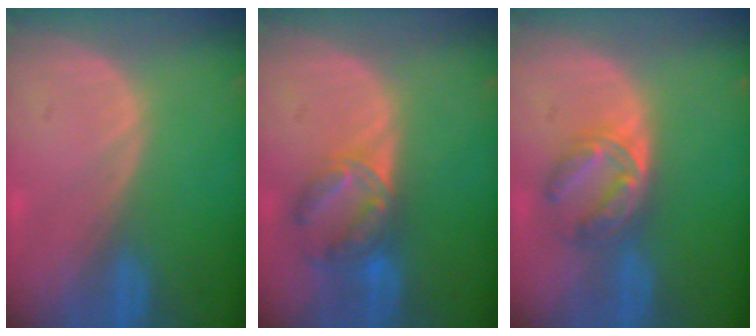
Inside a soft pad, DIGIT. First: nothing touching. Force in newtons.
{"total": 7.3, "press": 6.0, "slide": 4.1}
{"total": 5.8, "press": 5.5, "slide": 1.8}